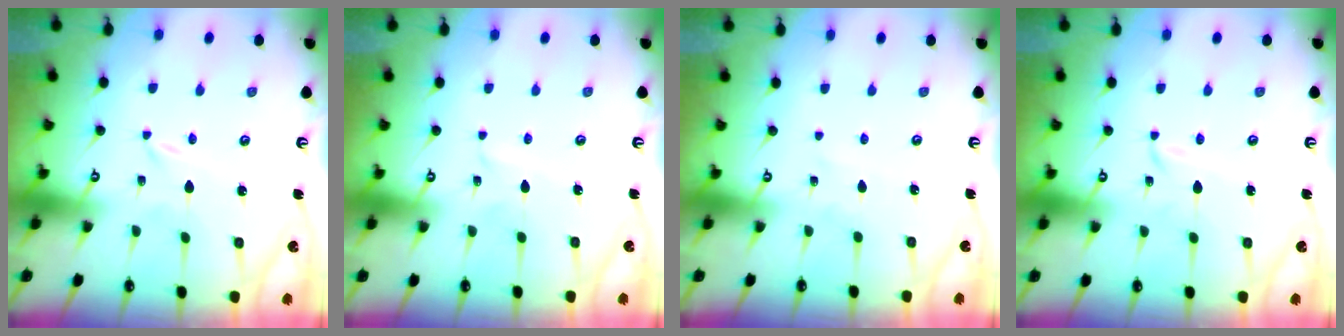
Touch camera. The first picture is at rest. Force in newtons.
{"total": 2.3, "press": 2.3, "slide": 0.2}
{"total": 0.7, "press": 0.7, "slide": 0.0}
{"total": 1.8, "press": 1.8, "slide": 0.2}